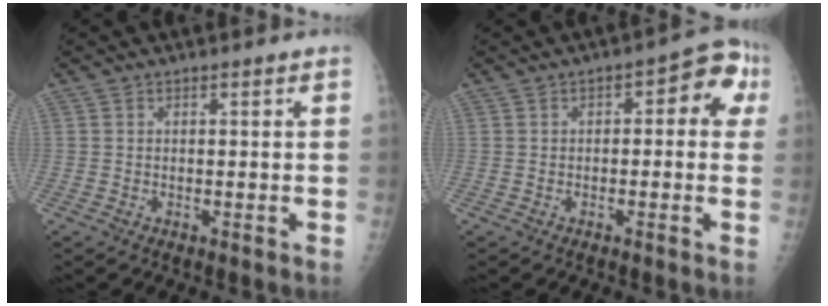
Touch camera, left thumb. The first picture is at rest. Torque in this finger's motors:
{"motor_torque": [-0.26, 0.51, 0.07, 0.02, 0.02]}